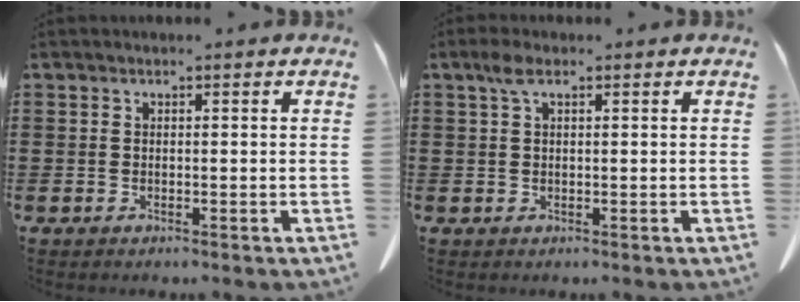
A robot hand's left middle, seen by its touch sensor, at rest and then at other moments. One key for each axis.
{"total": 2.1, "fx": 0.9, "fy": 1.0, "fz": 1.6, "tx": -0.038, "ty": 0.005, "tz": 0.016}